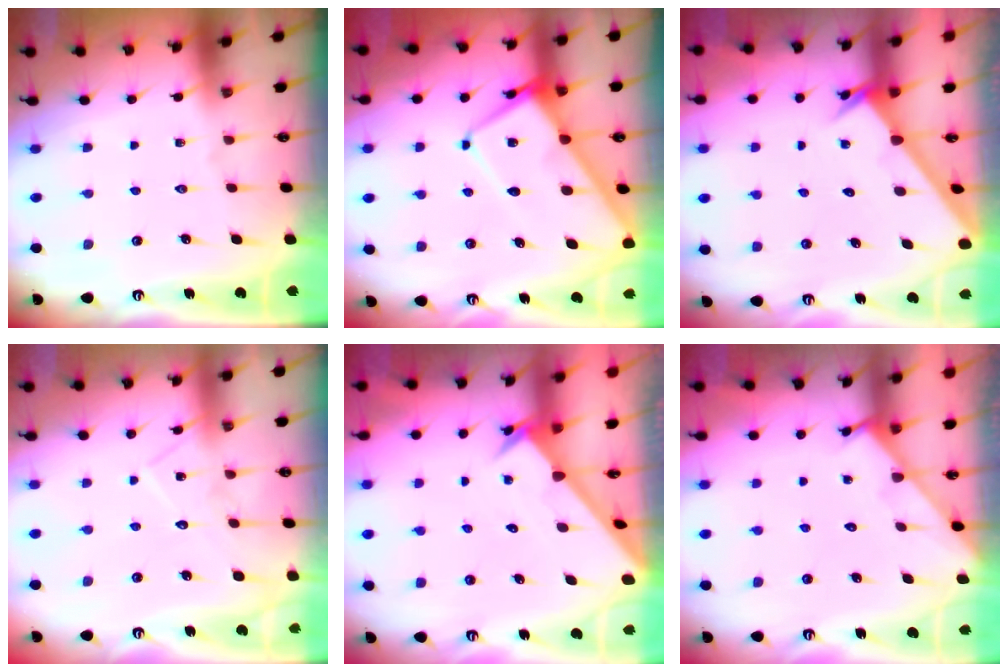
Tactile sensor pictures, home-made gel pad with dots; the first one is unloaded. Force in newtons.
{"total": 11.1, "press": 11.0, "slide": 1.2}
{"total": 2.3, "press": 2.3, "slide": 0.2}
{"total": 9.7, "press": 9.7, "slide": 0.7}
{"total": 2.5, "press": 2.5, "slide": 0.2}
{"total": 1.2, "press": 1.2, "slide": 0.1}